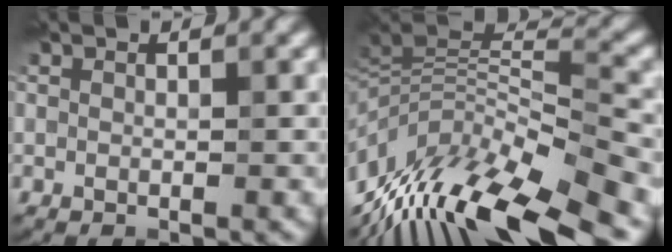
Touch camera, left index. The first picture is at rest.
{"total": 13.0, "force": [-5.9, 3.7, 11.0], "torque": [-0.208, 0.011, -0.092]}